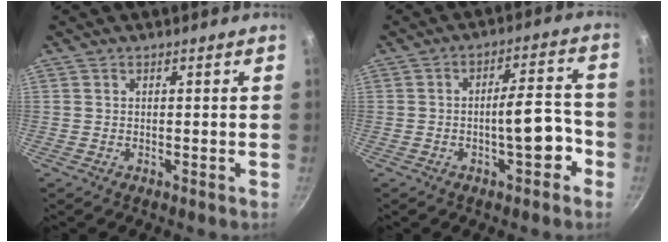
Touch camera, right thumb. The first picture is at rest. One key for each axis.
{"total": 8.6, "fx": -3.2, "fy": 2.9, "fz": 7.5, "tx": -0.085, "ty": 0.041, "tz": -0.045}